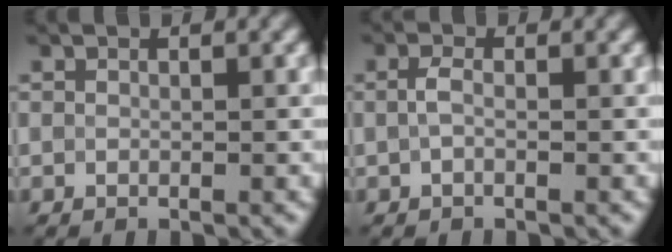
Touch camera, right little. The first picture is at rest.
{"total": 1.2, "force": [-0.1, 0.5, 1.0], "torque": [-0.027, 0.002, -0.005]}